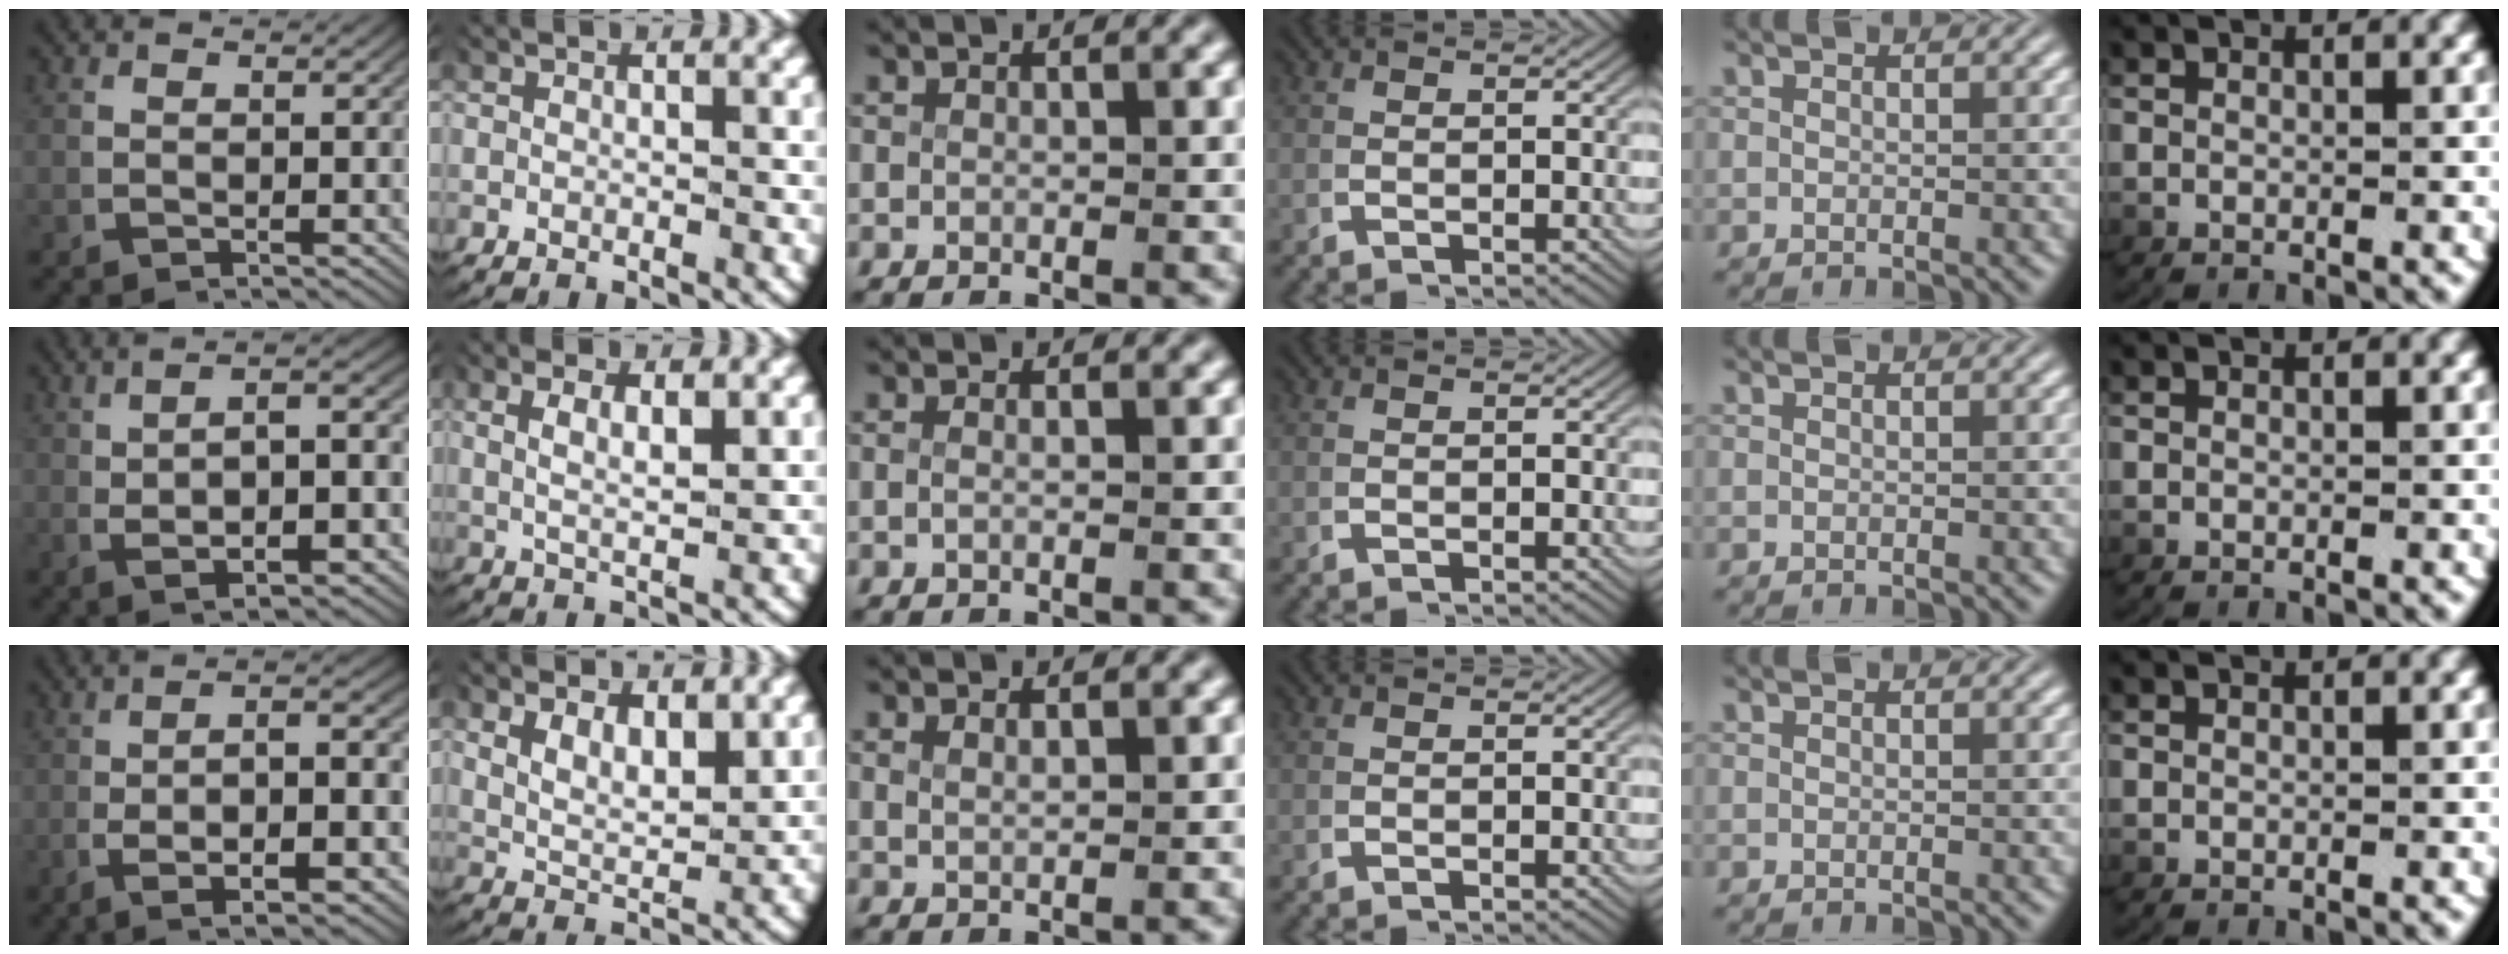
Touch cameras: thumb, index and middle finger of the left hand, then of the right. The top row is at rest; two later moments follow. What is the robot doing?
{"motion": "lift_and_place", "object": "towel"}